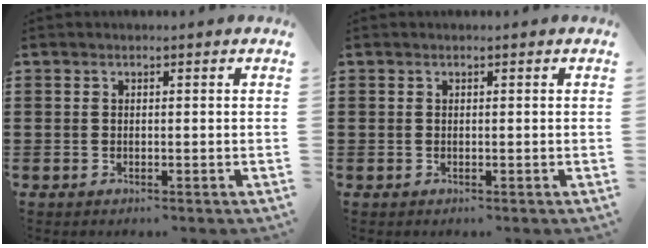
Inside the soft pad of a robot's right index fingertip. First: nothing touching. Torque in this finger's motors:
{"motor_torque": [0.02, 0.02, 0.00, -0.01]}